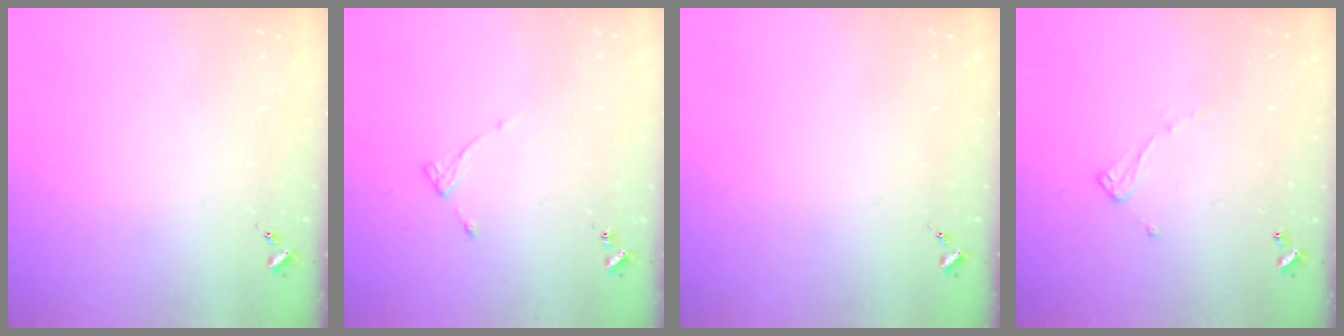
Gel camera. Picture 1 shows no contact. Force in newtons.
{"total": 4.1, "press": 4.1, "slide": 0.5}
{"total": 0.0}
{"total": 6.5, "press": 6.5, "slide": 0.2}